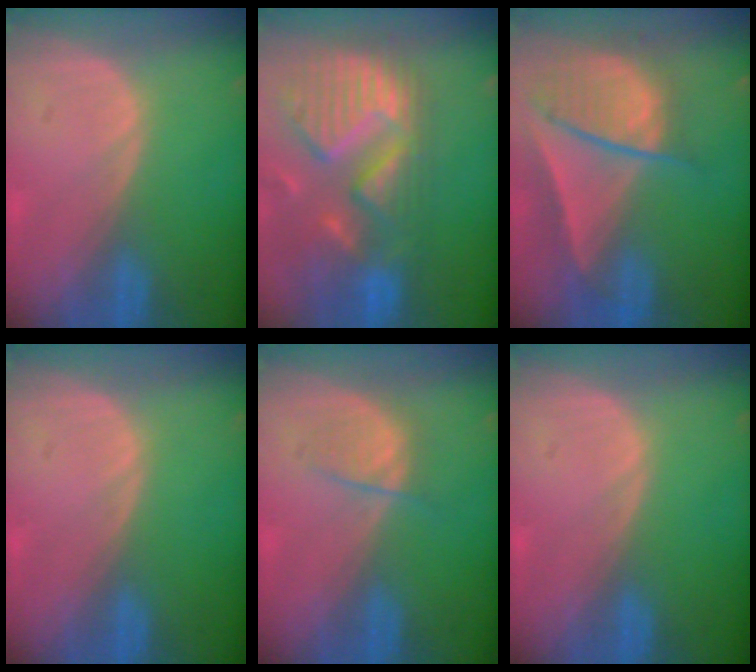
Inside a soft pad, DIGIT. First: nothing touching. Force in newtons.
{"total": 13.9, "press": 11.7, "slide": 7.5}
{"total": 9.4, "press": 8.1, "slide": 4.7}
{"total": 0.0}
{"total": 2.6, "press": 2.5, "slide": 0.5}
{"total": 0.0}